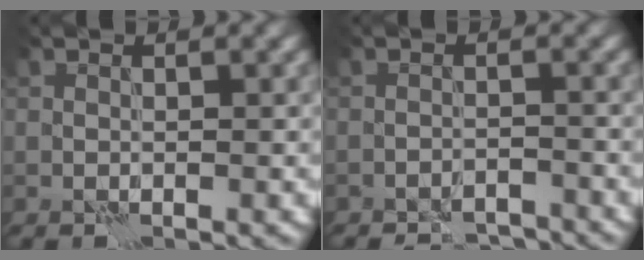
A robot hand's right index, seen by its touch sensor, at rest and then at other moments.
{"total": 3.2, "force": [-3.0, 0.8, 0.7], "torque": [-0.004, 0.003, -0.049]}